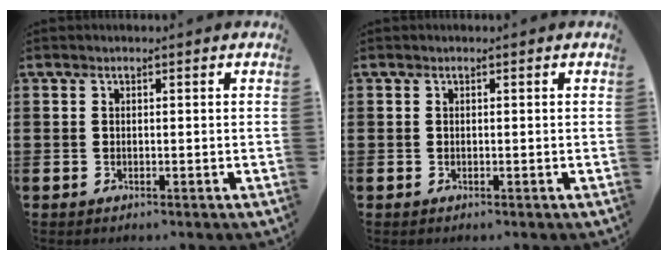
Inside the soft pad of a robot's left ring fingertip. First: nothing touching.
{"total": 0.0}